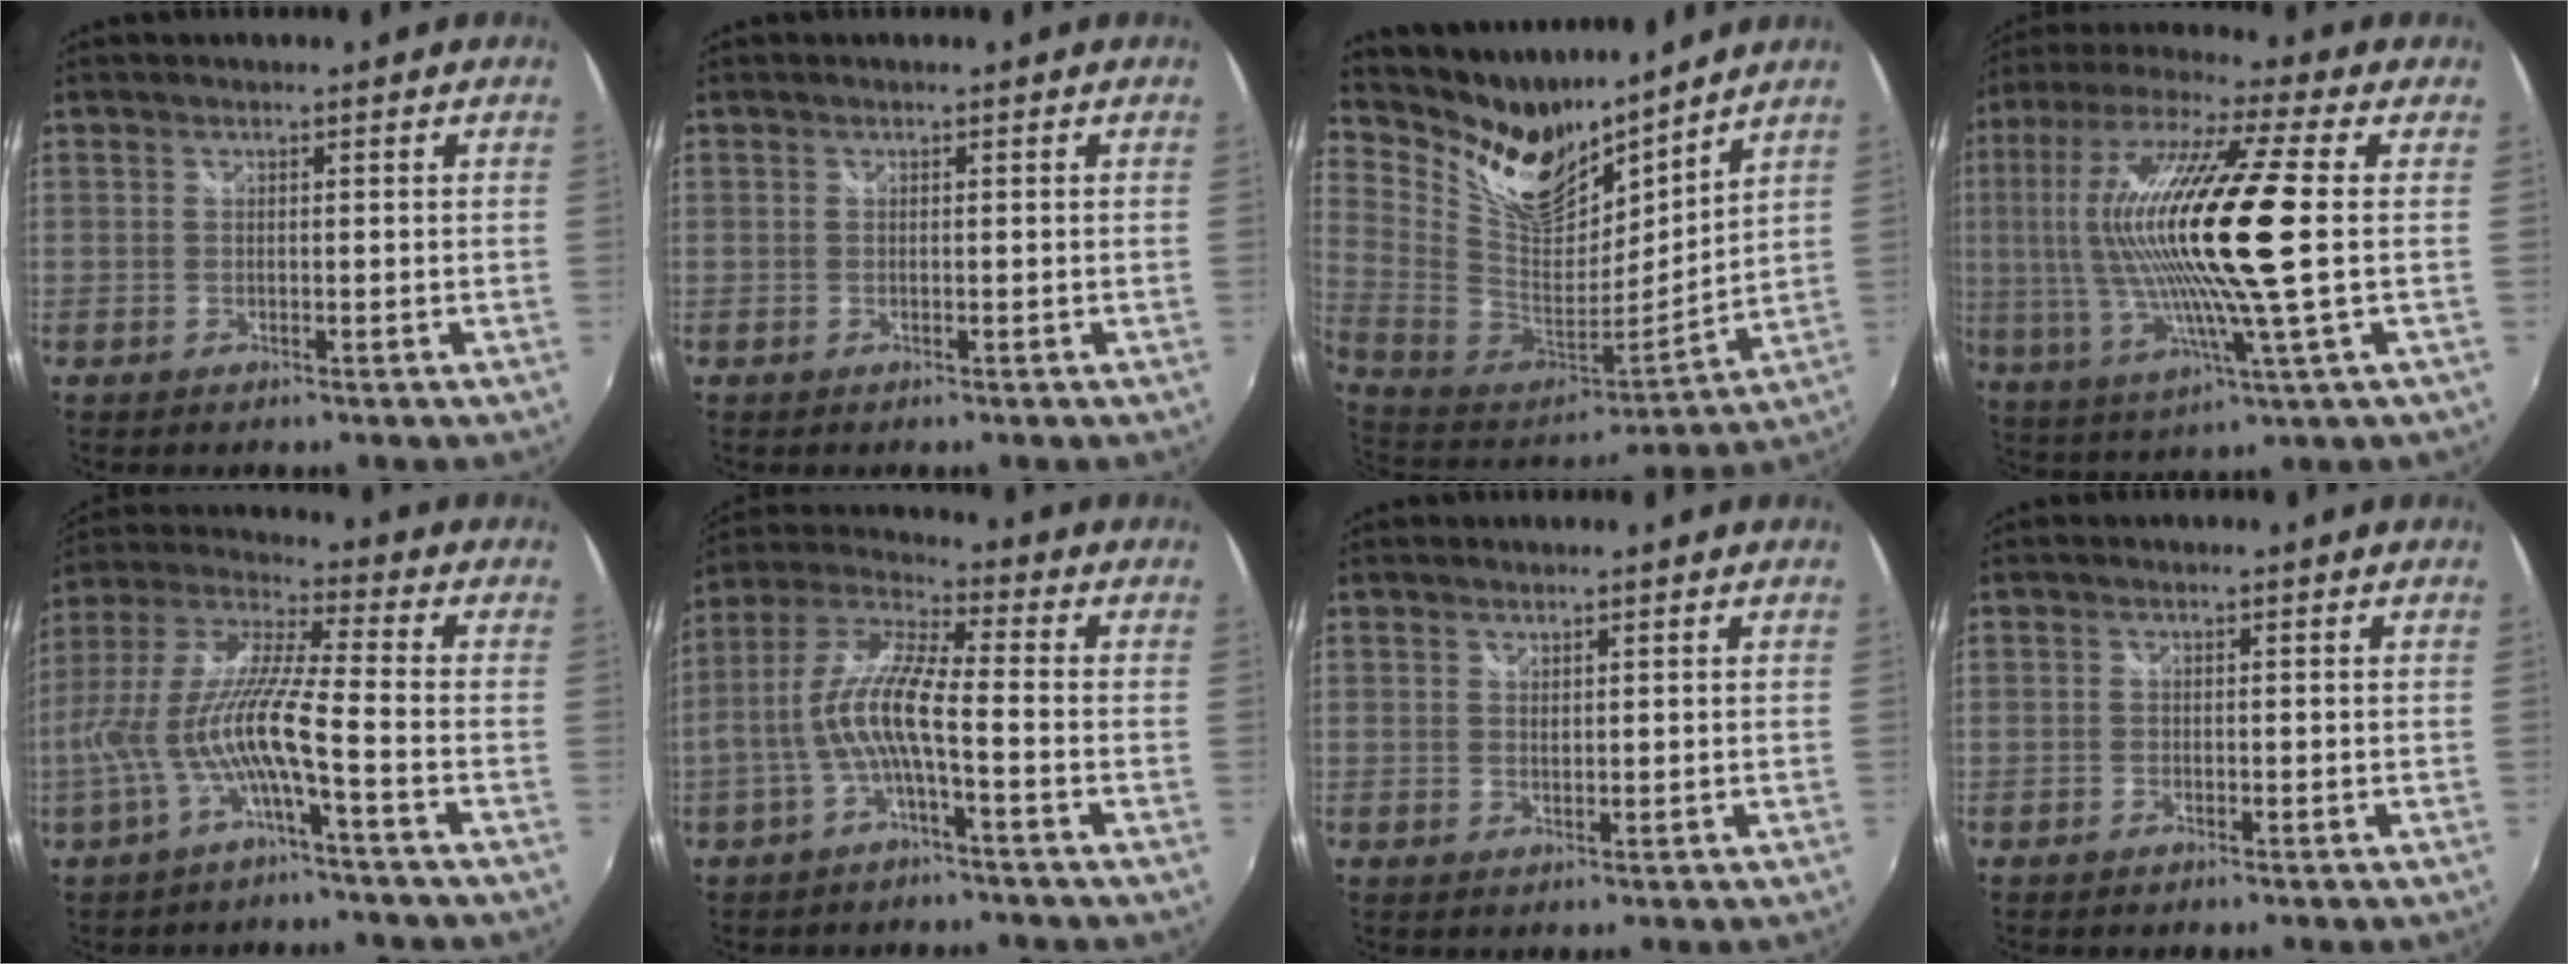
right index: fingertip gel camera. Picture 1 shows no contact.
{"total": 0.0}
{"total": 19.1, "force": [14.7, 8.6, 8.6], "torque": [-0.204, -0.014, 0.277]}
{"total": 21.1, "force": [1.9, 2.3, 20.9], "torque": [-0.391, 0.003, 0.027]}
{"total": 12.4, "force": [-4.8, 0.2, 11.4], "torque": [-0.219, -0.006, -0.092]}
{"total": 9.5, "force": [-2.6, 1.4, 9.0], "torque": [-0.198, 0.011, -0.049]}
{"total": 0.7, "force": [0.6, 0.2, 0.0], "torque": [0.002, 0.000, 0.012]}
{"total": 0.8, "force": [-0.7, 0.4, 0.2], "torque": [-0.007, -0.002, -0.014]}